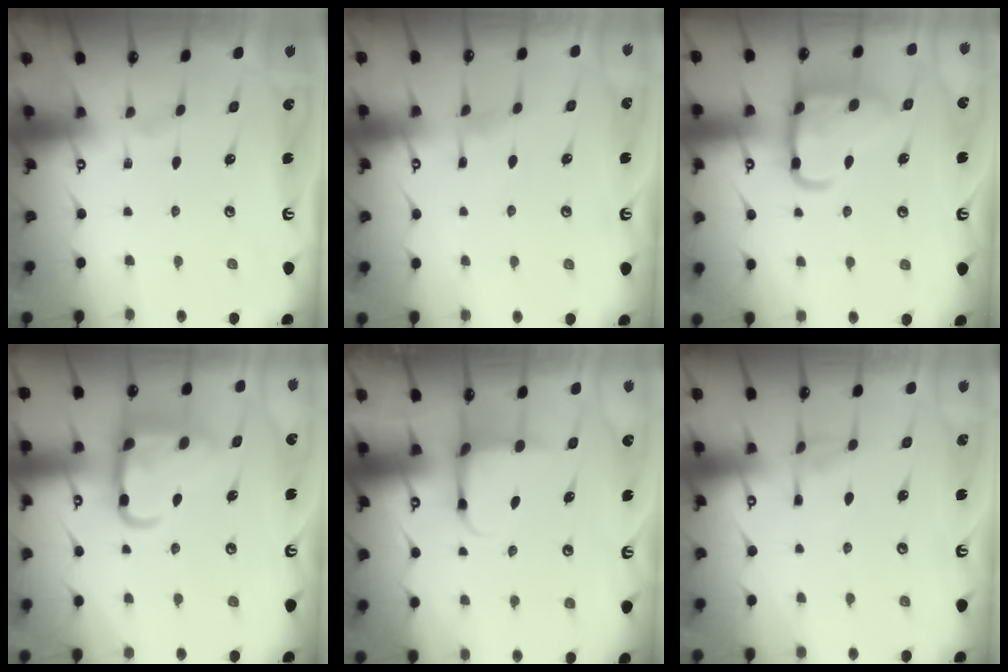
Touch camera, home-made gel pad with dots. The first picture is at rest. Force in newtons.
{"total": 3.9, "press": 3.9, "slide": 0.5}
{"total": 16.6, "press": 16.5, "slide": 1.4}
{"total": 15.6, "press": 15.5, "slide": 1.7}
{"total": 4.5, "press": 4.4, "slide": 0.9}
{"total": 4.4, "press": 4.3, "slide": 0.7}